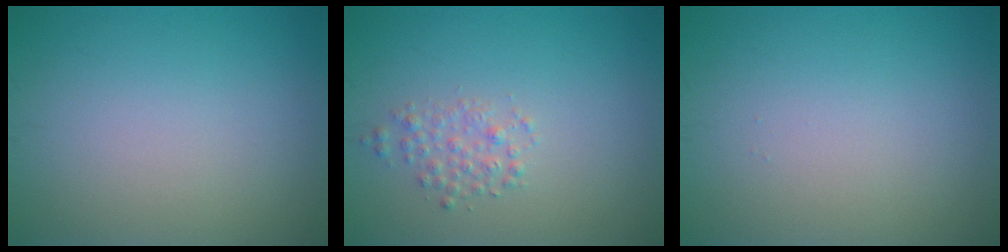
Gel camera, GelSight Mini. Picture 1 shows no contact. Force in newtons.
{"total": 1.6, "press": 1.6, "slide": 0.0}
{"total": 0.0}